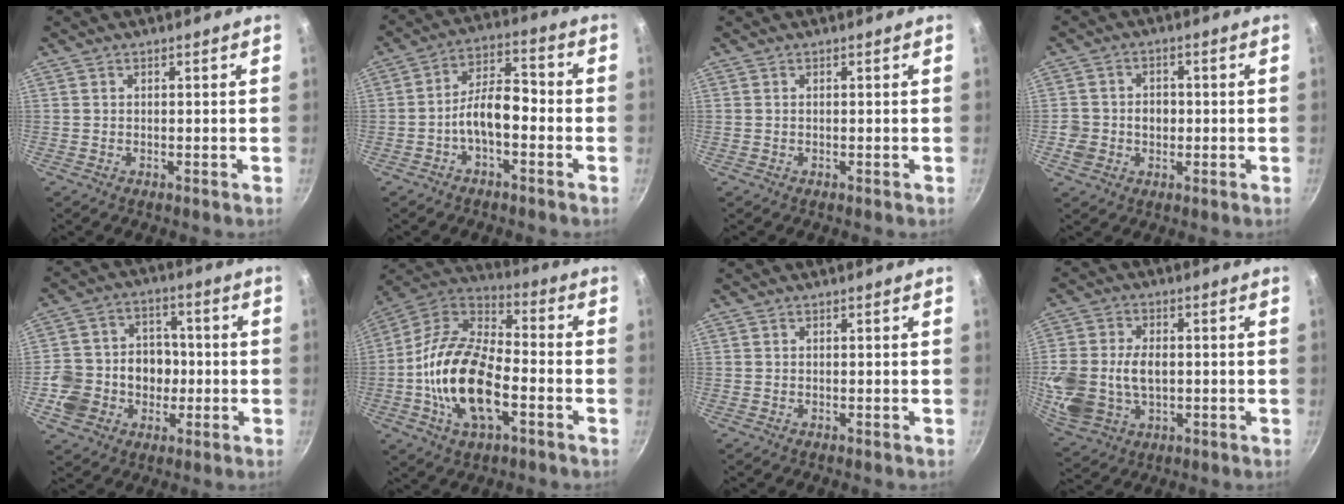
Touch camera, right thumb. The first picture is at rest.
{"total": 8.2, "force": [-2.8, 4.0, 6.6], "torque": [-0.098, 0.045, -0.057]}
{"total": 0.0}
{"total": 5.7, "force": [-0.7, 5.0, 2.6], "torque": [-0.020, 0.011, -0.015]}
{"total": 13.4, "force": [-2.3, 11.7, 6.1], "torque": [-0.082, 0.036, -0.042]}
{"total": 20.0, "force": [-5.2, 10.4, 16.3], "torque": [-0.293, 0.034, -0.114]}
{"total": 0.0}
{"total": 15.5, "force": [-0.4, 11.2, 10.6], "torque": [-0.224, 0.005, 0.002]}